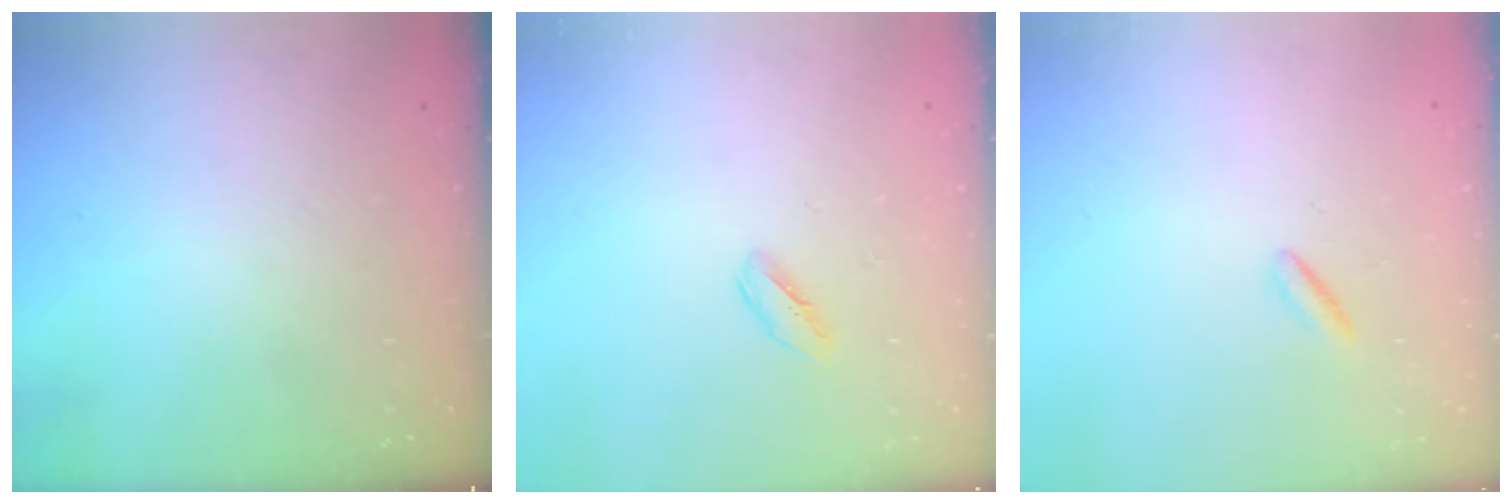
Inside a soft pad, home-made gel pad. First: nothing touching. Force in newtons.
{"total": 2.2, "press": 2.1, "slide": 0.6}
{"total": 0.8, "press": 0.5, "slide": 0.6}